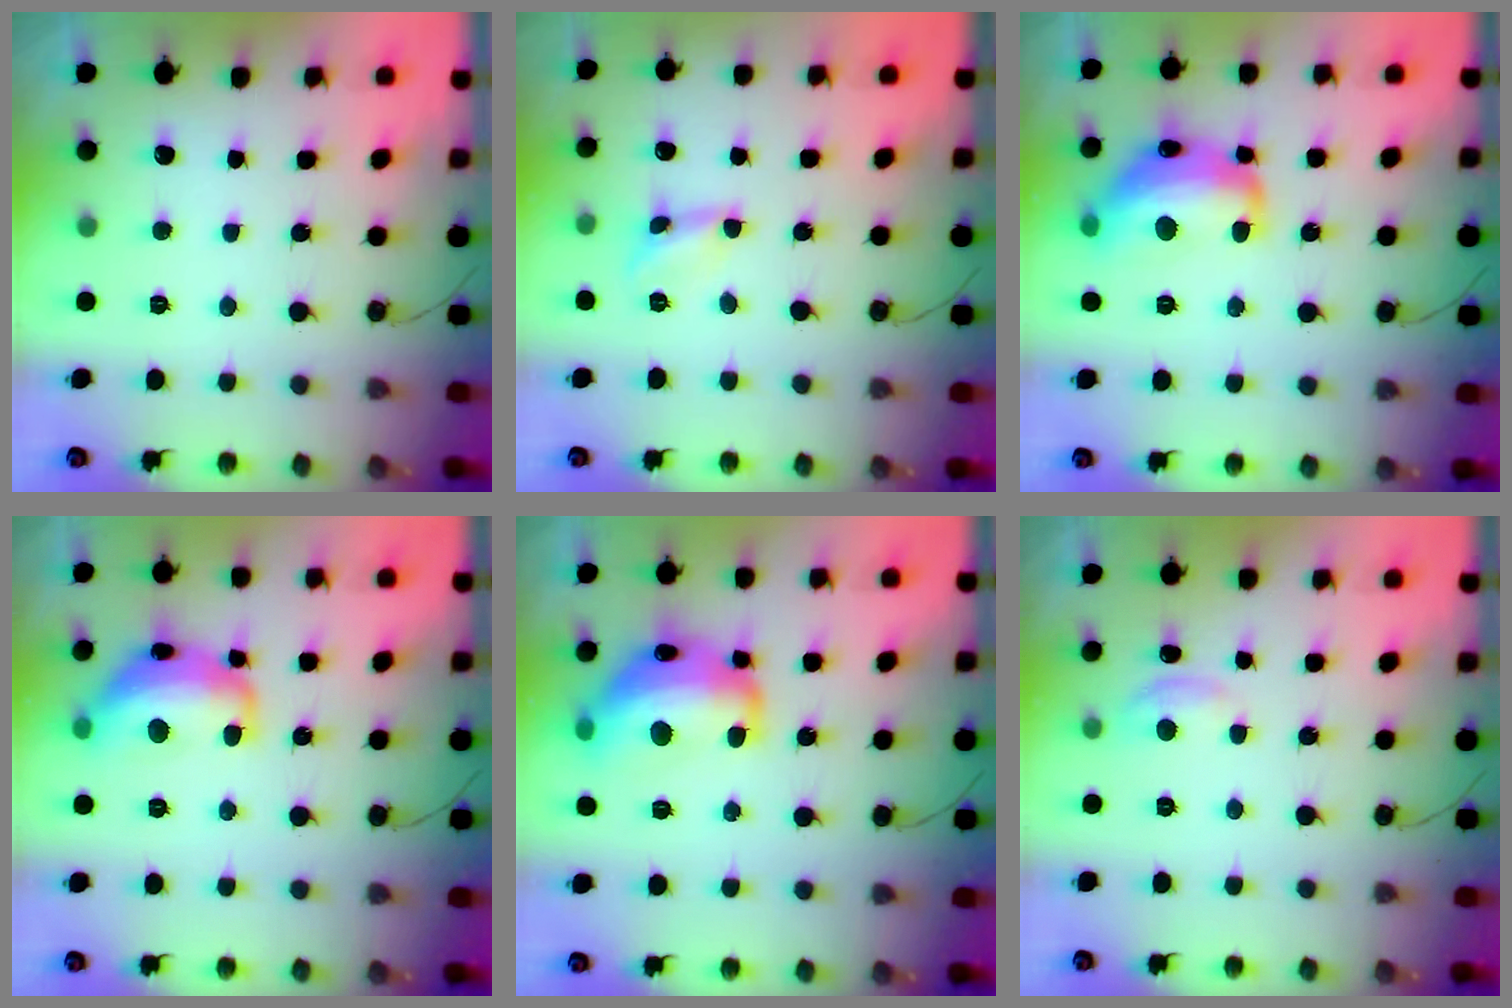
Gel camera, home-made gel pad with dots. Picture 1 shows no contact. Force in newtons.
{"total": 2.3, "press": 2.3, "slide": 0.2}
{"total": 16.4, "press": 16.4, "slide": 1.0}
{"total": 15.4, "press": 15.4, "slide": 1.3}
{"total": 18.4, "press": 18.3, "slide": 1.3}
{"total": 4.4, "press": 4.4, "slide": 0.5}